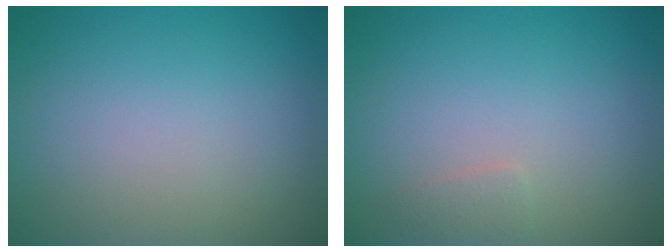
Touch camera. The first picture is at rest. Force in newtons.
{"total": 0.9, "press": 0.9, "slide": 0.0}